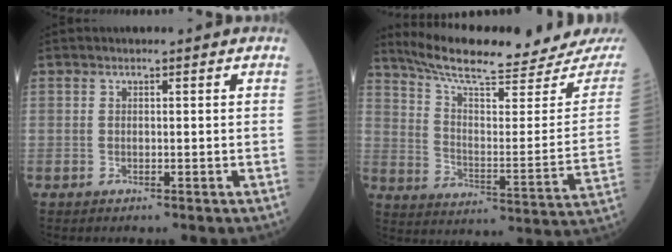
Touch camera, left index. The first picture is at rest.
{"total": 21.8, "force": [20.3, 2.0, 7.6], "torque": [-0.125, -0.072, 0.281]}